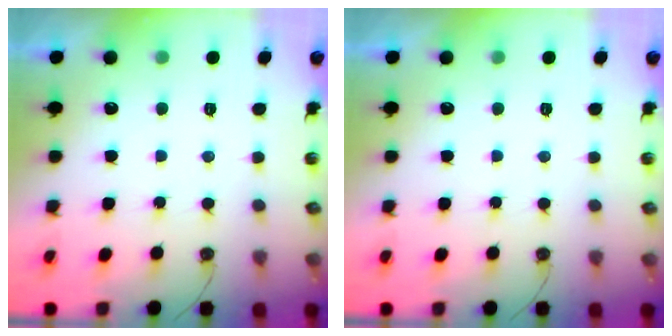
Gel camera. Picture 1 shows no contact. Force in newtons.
{"total": 0.0}